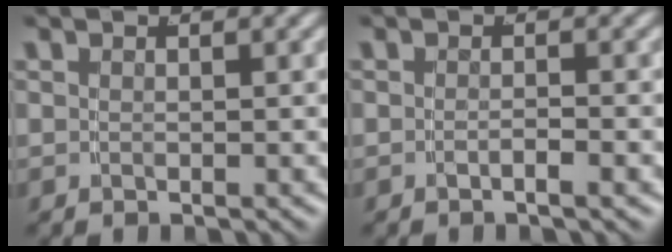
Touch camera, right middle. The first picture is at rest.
{"total": 1.0, "force": [-0.8, -0.5, 0.4], "torque": [-0.006, 0.000, -0.015]}